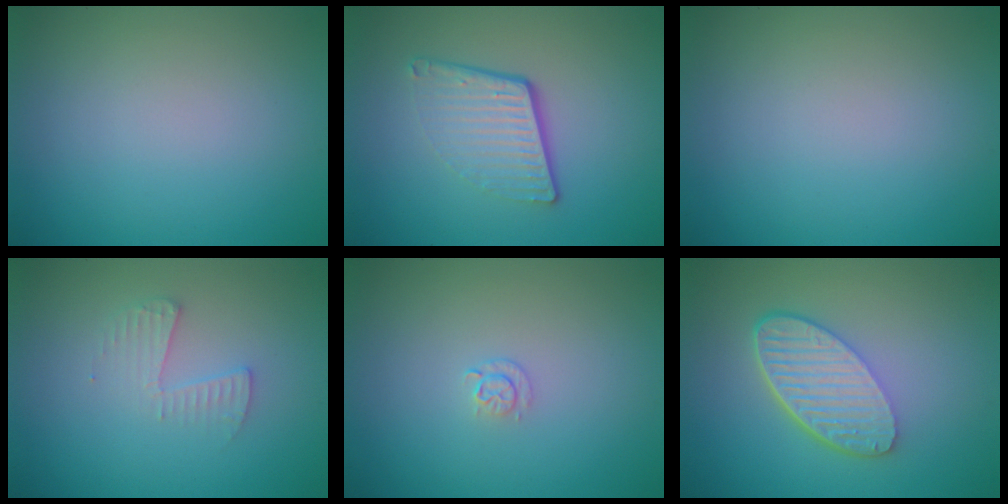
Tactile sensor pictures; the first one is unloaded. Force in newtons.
{"total": 4.3, "press": 2.8, "slide": 3.3}
{"total": 0.0}
{"total": 1.6, "press": 1.6, "slide": 0.1}
{"total": 0.9, "press": 0.6, "slide": 0.6}
{"total": 5.9, "press": 4.2, "slide": 4.1}